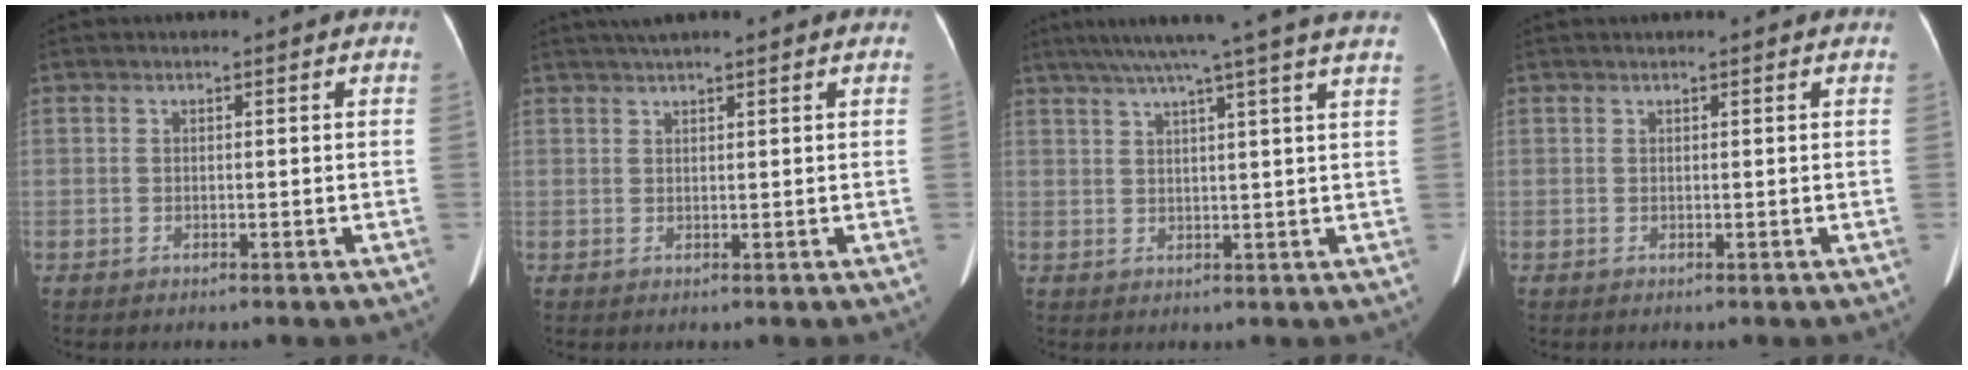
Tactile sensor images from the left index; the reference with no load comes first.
{"total": 3.2, "force": [2.6, 0.1, 1.9], "torque": [-0.031, 0.024, 0.043]}
{"total": 15.3, "force": [12.7, -2.2, 8.4], "torque": [-0.137, 0.003, 0.158]}
{"total": 0.0}